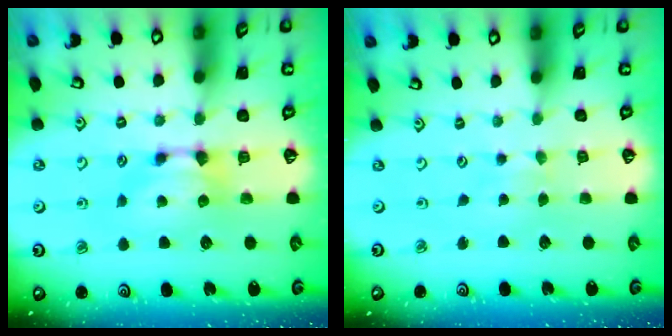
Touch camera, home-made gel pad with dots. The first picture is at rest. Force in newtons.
{"total": 2.1, "press": 2.1, "slide": 0.1}